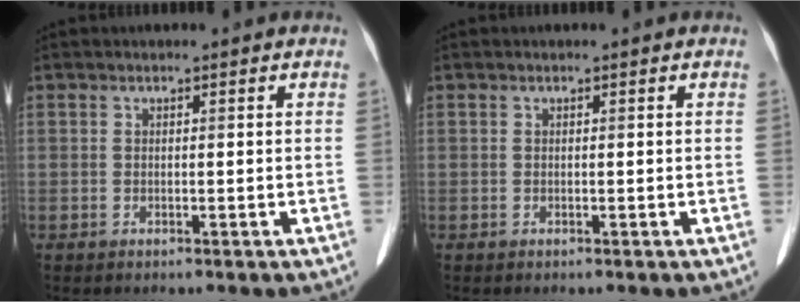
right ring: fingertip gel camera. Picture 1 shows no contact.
{"total": 0.0}